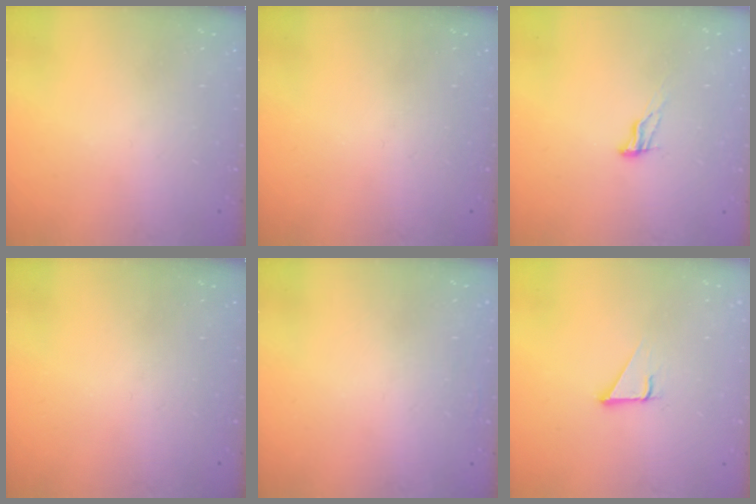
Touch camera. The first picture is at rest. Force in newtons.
{"total": 0.0}
{"total": 5.9, "press": 5.9, "slide": 0.5}
{"total": 0.0}
{"total": 1.4, "press": 1.3, "slide": 0.2}
{"total": 2.8, "press": 2.8, "slide": 0.1}